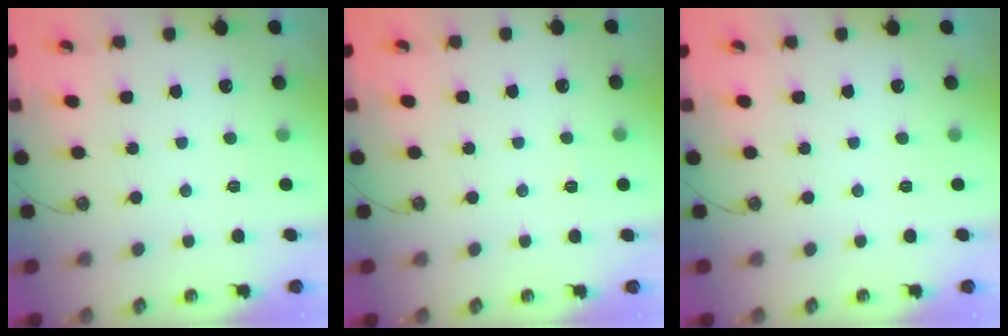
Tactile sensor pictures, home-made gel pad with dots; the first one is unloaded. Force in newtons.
{"total": 3.5, "press": 3.5, "slide": 0.4}
{"total": 0.0}